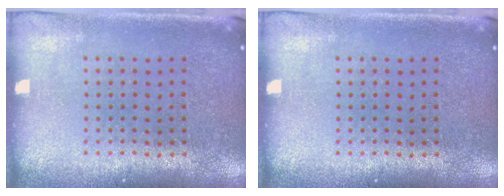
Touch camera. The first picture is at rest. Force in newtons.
{"total": 0.0}